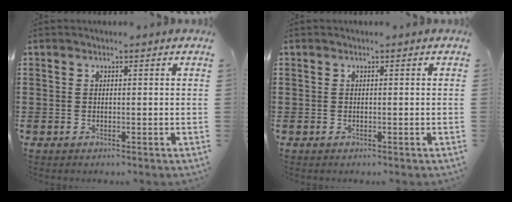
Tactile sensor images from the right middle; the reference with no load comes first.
{"total": 0.0}